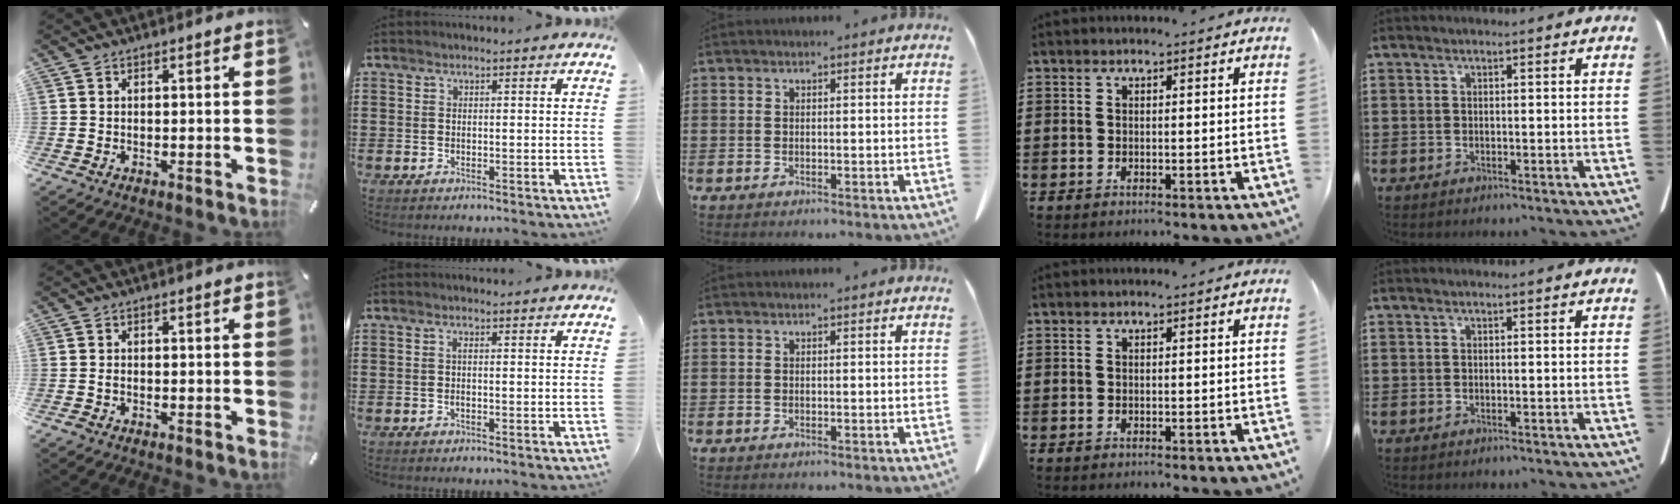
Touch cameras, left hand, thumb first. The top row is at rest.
{"thumb": {"total": 0.8, "force": [-0.6, 0.4, 0.4], "torque": [-0.009, -0.001, -0.011]}, "index": {"total": 0.6, "force": [0.0, 0.1, 0.6], "torque": [-0.013, -0.001, 0.000]}}